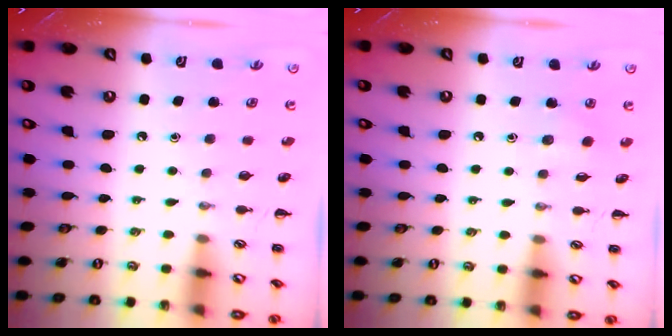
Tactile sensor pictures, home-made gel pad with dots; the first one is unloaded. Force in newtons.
{"total": 3.4, "press": 3.2, "slide": 0.9}